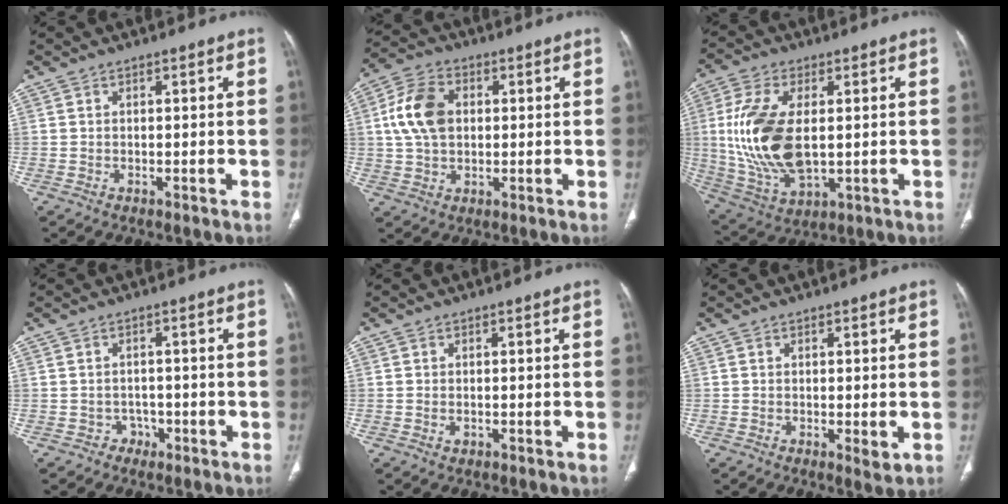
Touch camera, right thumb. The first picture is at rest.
{"total": 10.5, "force": [1.6, 7.2, 7.5], "torque": [-0.138, 0.012, 0.027]}
{"total": 17.2, "force": [1.0, 9.1, 14.6], "torque": [-0.307, -0.013, 0.031]}
{"total": 2.2, "force": [-1.1, 1.9, 0.3], "torque": [0.007, 0.011, -0.017]}
{"total": 0.8, "force": [-0.2, 0.6, 0.5], "torque": [-0.010, 0.002, 0.000]}
{"total": 2.2, "force": [-0.2, 0.7, 2.0], "torque": [-0.031, -0.009, -0.002]}